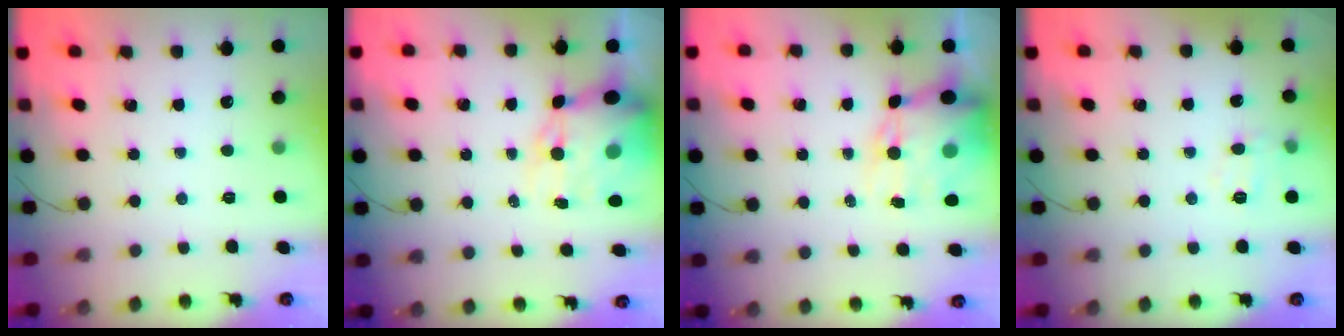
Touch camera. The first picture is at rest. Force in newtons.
{"total": 12.5, "press": 12.0, "slide": 3.3}
{"total": 12.7, "press": 12.4, "slide": 2.8}
{"total": 5.5, "press": 5.3, "slide": 1.3}